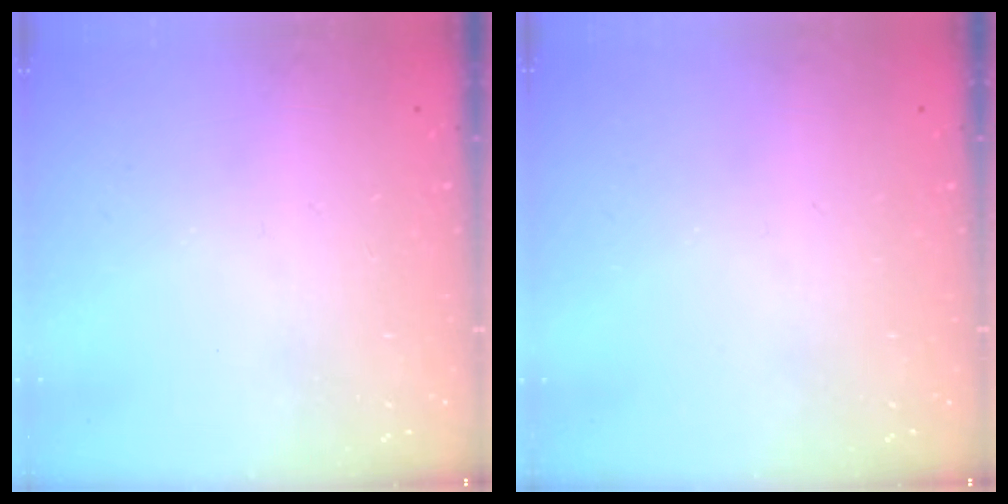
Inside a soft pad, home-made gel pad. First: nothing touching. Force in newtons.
{"total": 0.0}